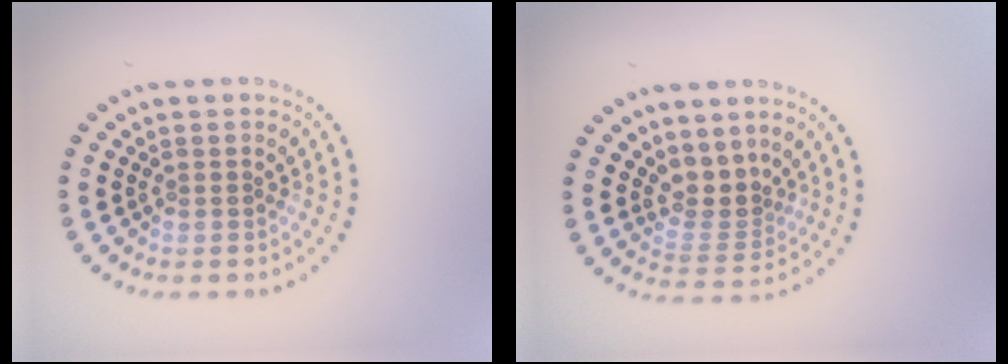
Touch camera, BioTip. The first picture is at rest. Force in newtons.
{"total": 2.8, "press": 2.0, "slide": 2.0}